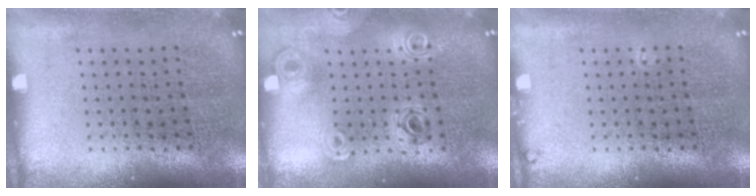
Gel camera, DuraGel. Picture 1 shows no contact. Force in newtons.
{"total": 0.9, "press": 0.9, "slide": 0.2}
{"total": 0.7, "press": 0.7, "slide": 0.2}